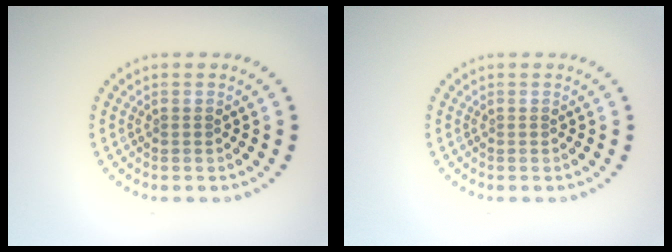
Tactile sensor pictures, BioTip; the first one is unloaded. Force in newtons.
{"total": 0.0}